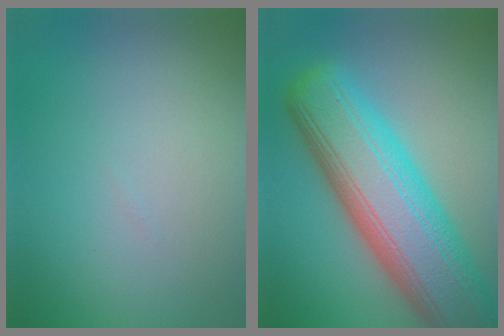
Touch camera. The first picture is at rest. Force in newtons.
{"total": 11.7, "press": 11.7, "slide": 0.8}